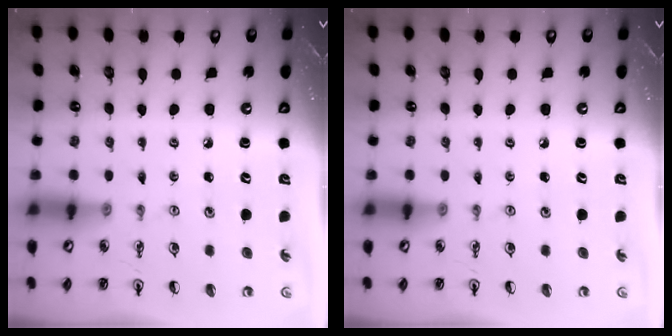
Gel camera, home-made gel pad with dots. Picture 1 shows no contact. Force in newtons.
{"total": 0.0}